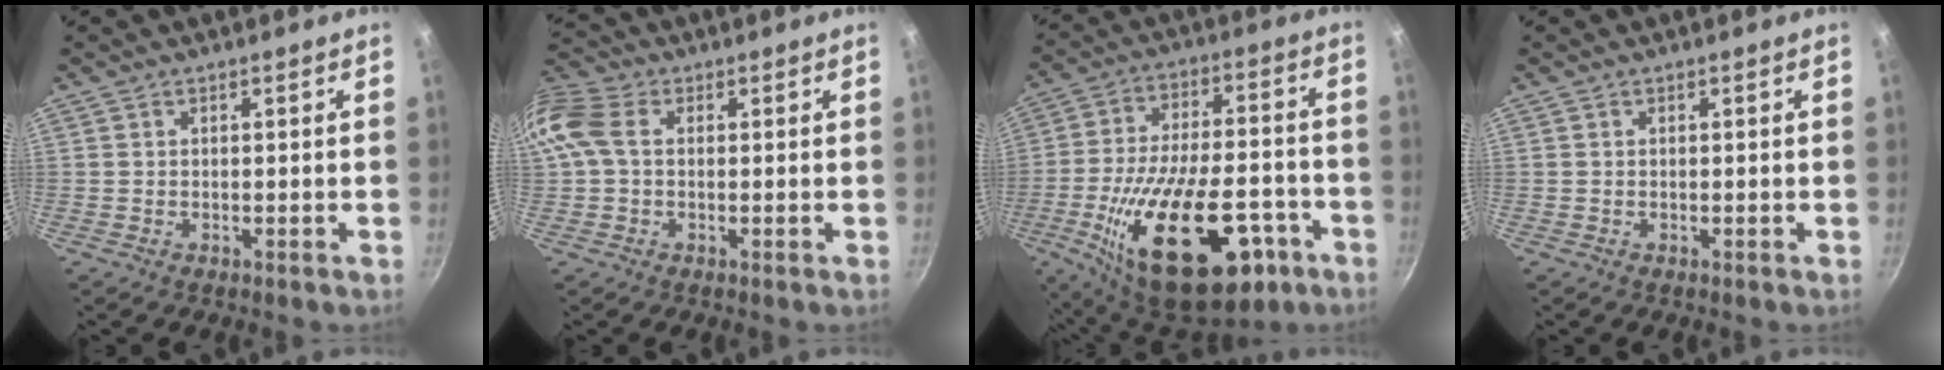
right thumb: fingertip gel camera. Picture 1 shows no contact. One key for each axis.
{"total": 8.6, "fx": 1.1, "fy": 6.1, "fz": 6.0, "tx": -0.131, "ty": 0.024, "tz": 0.009}
{"total": 28.6, "fx": -10.9, "fy": 13.9, "fz": 22.5, "tx": -0.359, "ty": 0.033, "tz": -0.156}
{"total": 0.0}